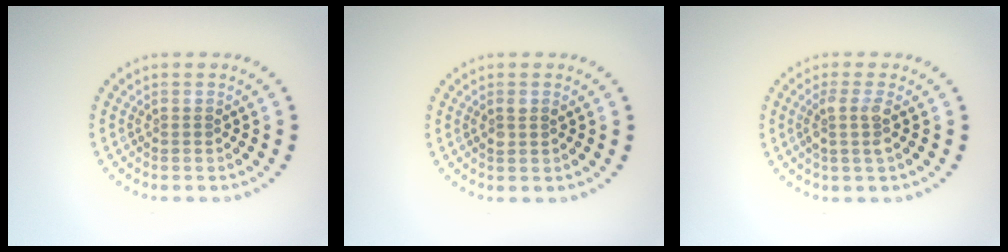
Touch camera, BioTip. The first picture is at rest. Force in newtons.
{"total": 1.2, "press": 1.0, "slide": 0.5}
{"total": 2.1, "press": 1.7, "slide": 1.3}